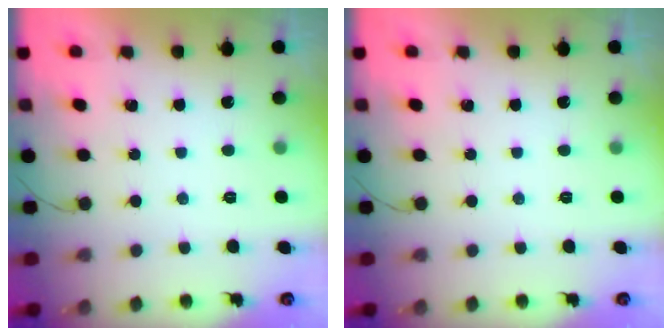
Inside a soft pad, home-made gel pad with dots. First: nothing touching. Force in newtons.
{"total": 0.0}